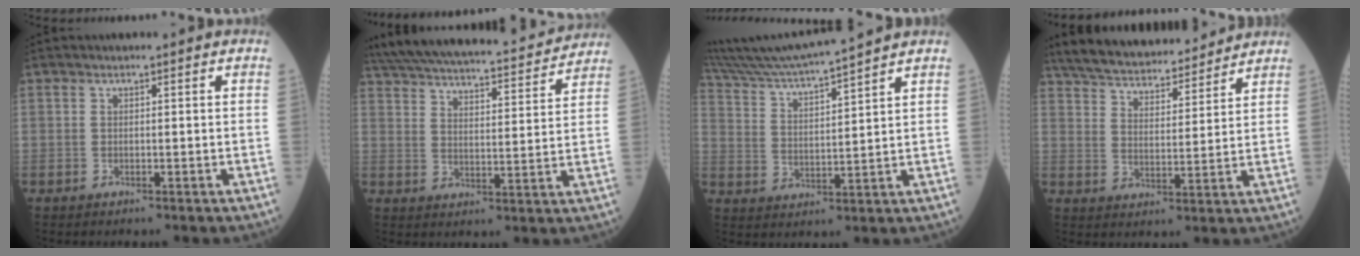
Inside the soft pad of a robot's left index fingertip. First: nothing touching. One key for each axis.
{"total": 24.2, "fx": 21.8, "fy": 4.0, "fz": 9.7, "tx": -0.182, "ty": 0.010, "tz": 0.303}
{"total": 13.5, "fx": 12.4, "fy": -1.5, "fz": 5.2, "tx": -0.111, "ty": 0.009, "tz": 0.209}
{"total": 19.8, "fx": 17.9, "fy": 4.1, "fz": 7.4, "tx": -0.134, "ty": 0.027, "tz": 0.273}